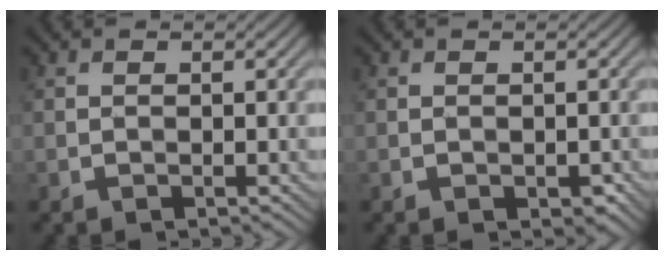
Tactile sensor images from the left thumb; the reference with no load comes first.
{"total": 0.7, "force": [-0.2, 0.5, 0.4], "torque": [-0.009, -0.005, -0.001]}